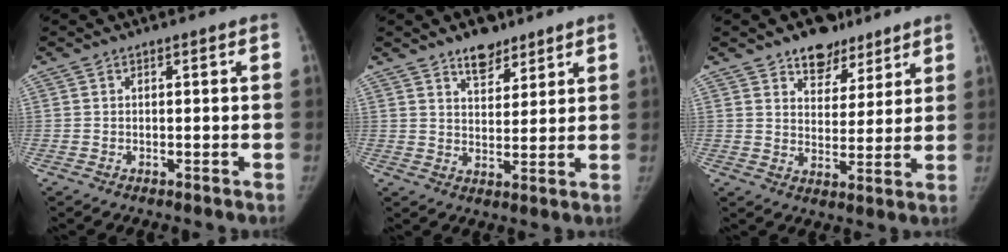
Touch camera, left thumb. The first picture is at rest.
{"total": 6.3, "force": [4.7, 3.2, 2.7], "torque": [-0.016, -0.032, 0.078]}
{"total": 9.1, "force": [6.4, 5.7, 3.1], "torque": [-0.005, -0.033, 0.100]}